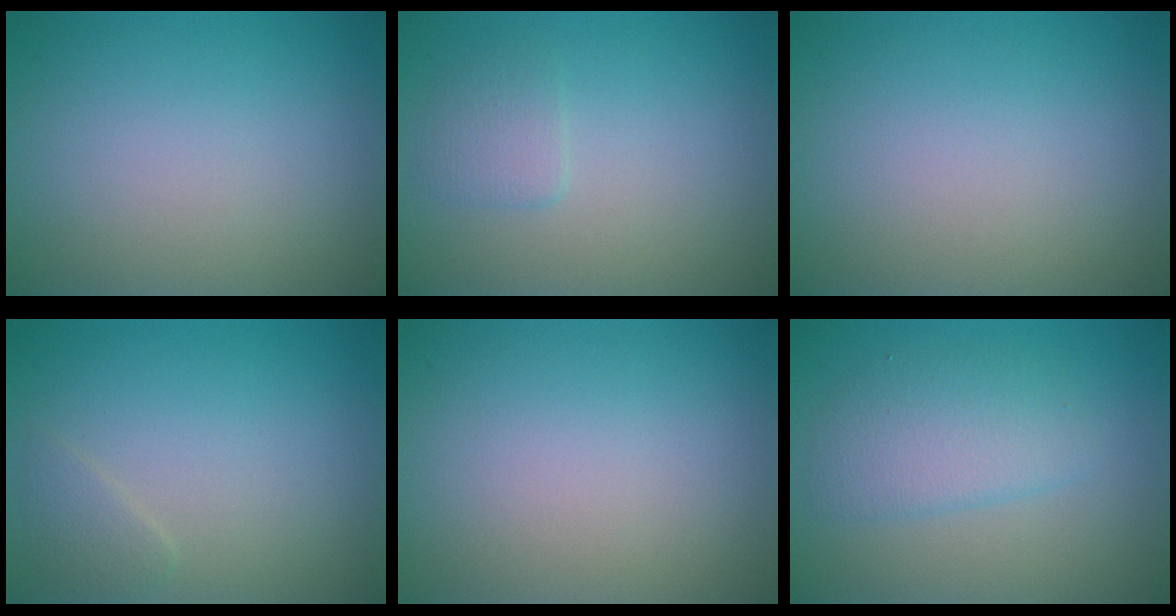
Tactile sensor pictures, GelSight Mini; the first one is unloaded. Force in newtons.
{"total": 1.4, "press": 1.4, "slide": 0.1}
{"total": 0.0}
{"total": 1.2, "press": 1.2, "slide": 0.0}
{"total": 0.0}
{"total": 3.2, "press": 3.2, "slide": 0.0}